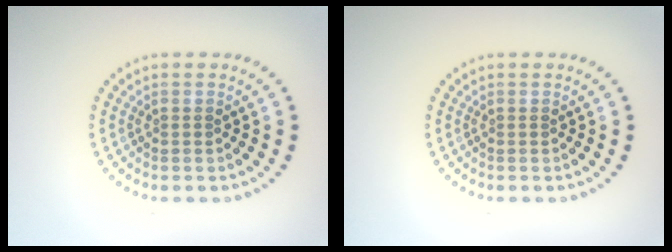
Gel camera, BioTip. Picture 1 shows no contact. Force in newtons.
{"total": 0.0}